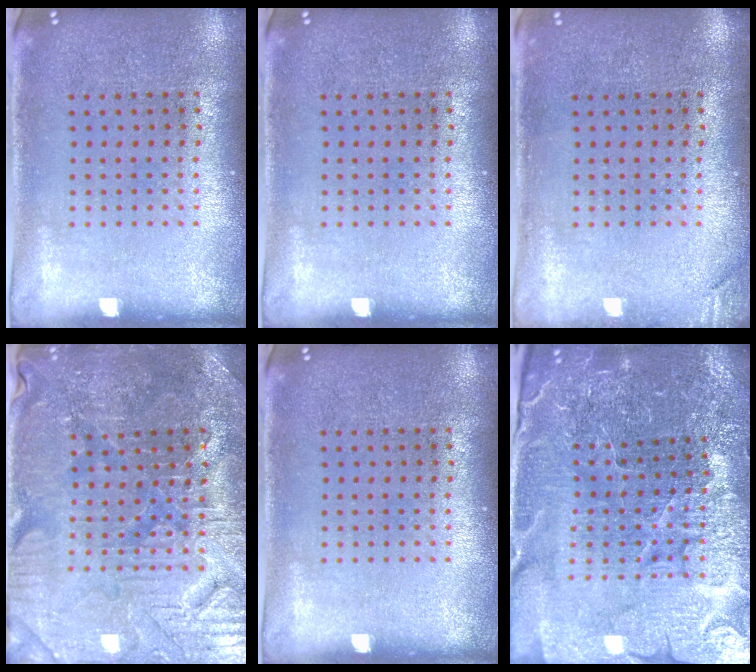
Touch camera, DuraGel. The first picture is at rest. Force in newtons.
{"total": 0.0}
{"total": 1.1, "press": 1.1, "slide": 0.3}
{"total": 3.6, "press": 3.6, "slide": 0.5}
{"total": 0.0}
{"total": 4.9, "press": 4.7, "slide": 1.4}